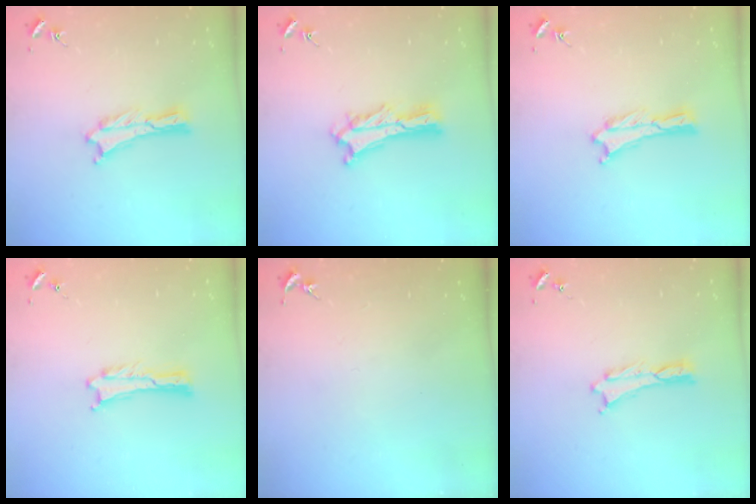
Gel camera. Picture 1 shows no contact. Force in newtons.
{"total": 3.5, "press": 3.5, "slide": 0.3}
{"total": 0.0}
{"total": 0.0}
{"total": 0.0}
{"total": 0.0}